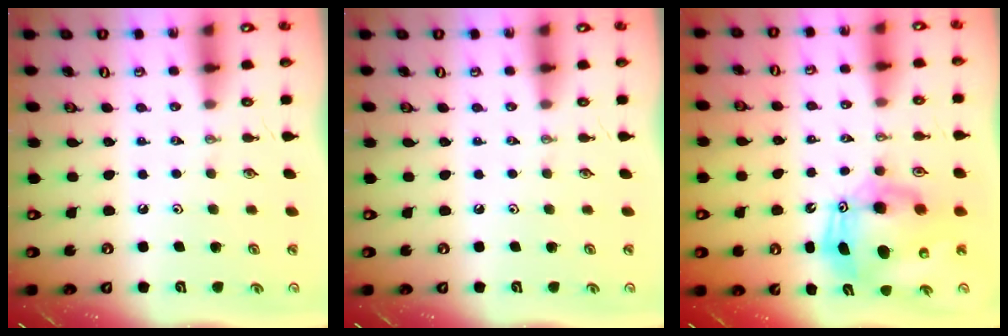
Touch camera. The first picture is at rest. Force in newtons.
{"total": 0.0}
{"total": 12.8, "press": 12.6, "slide": 2.3}